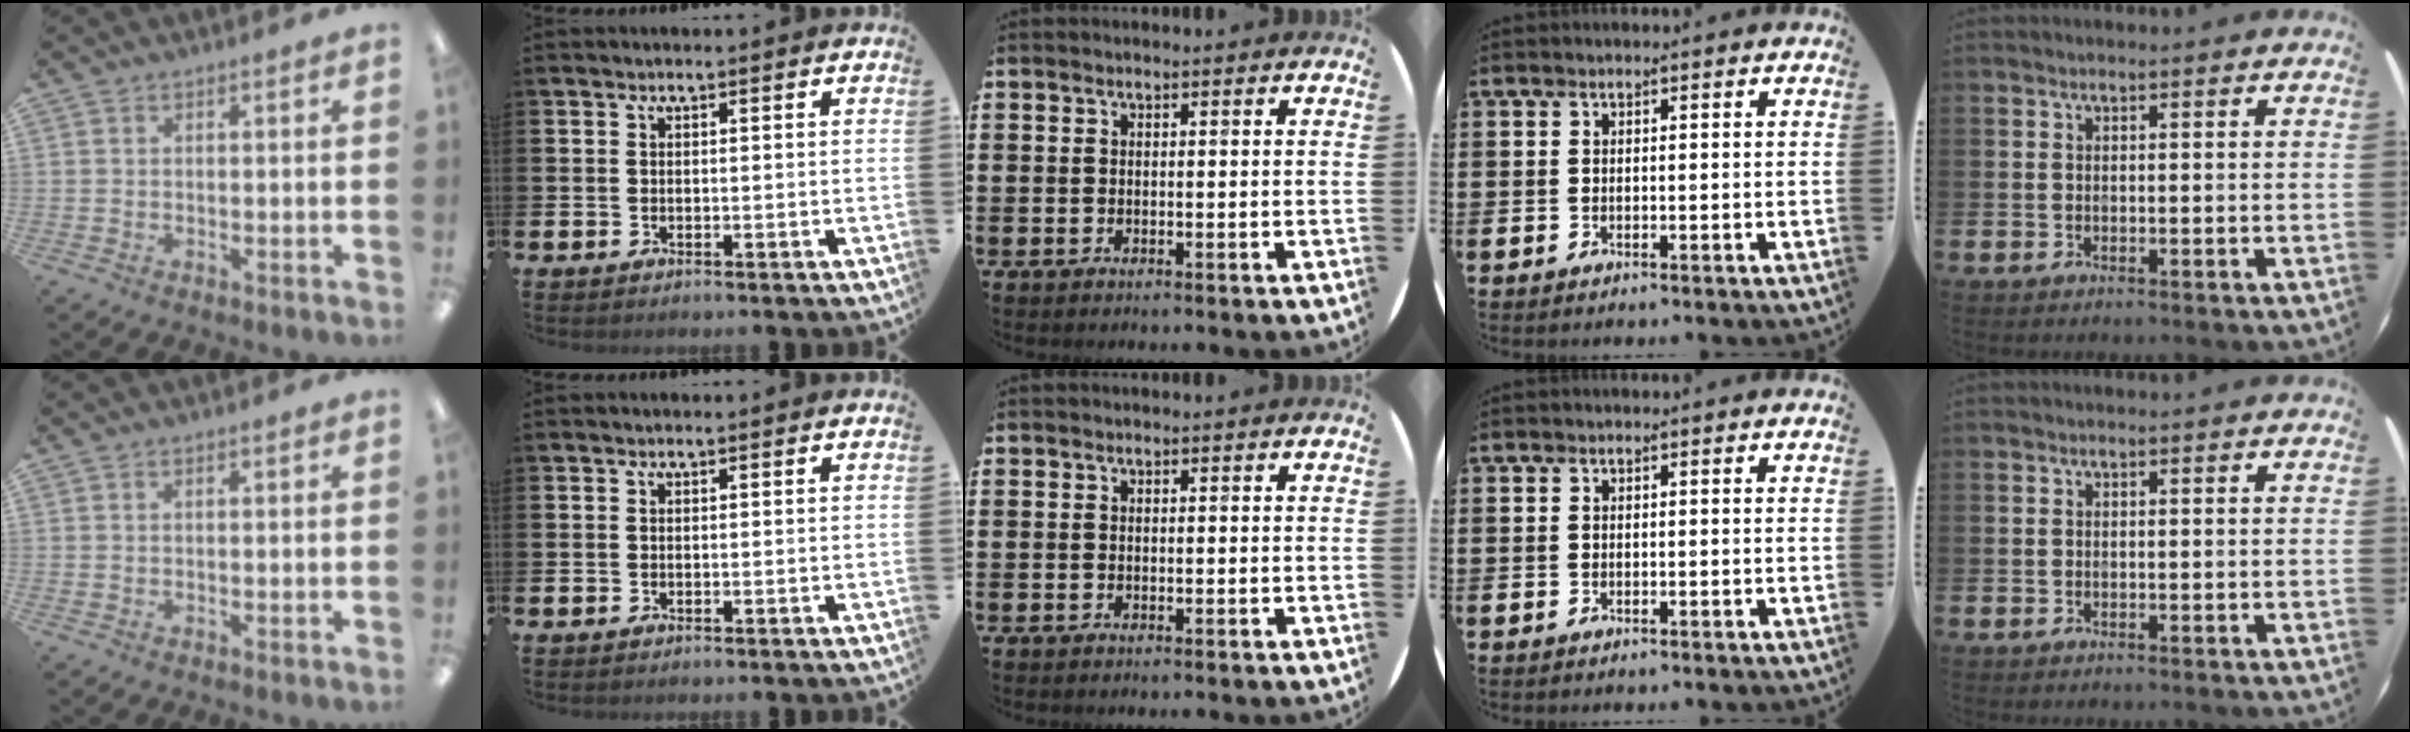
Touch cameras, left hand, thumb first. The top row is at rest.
{}